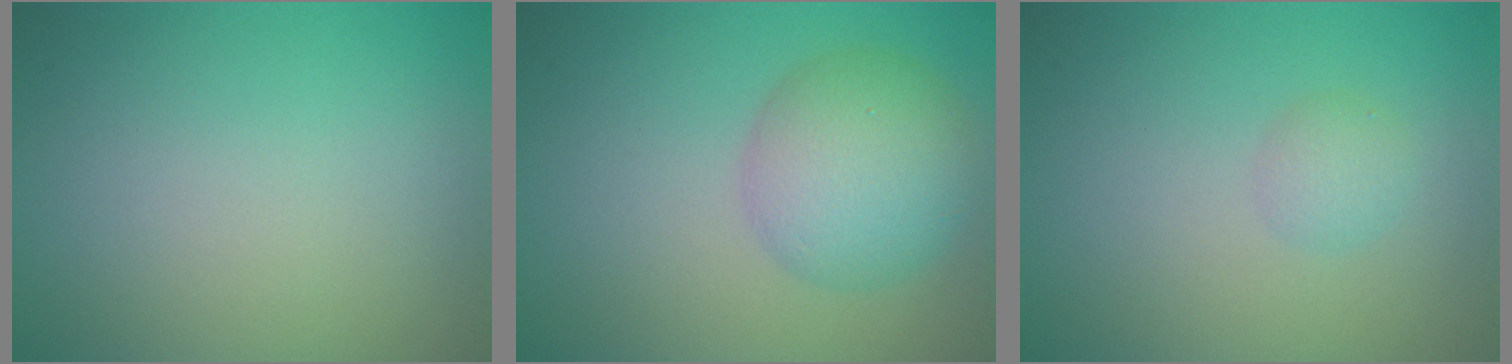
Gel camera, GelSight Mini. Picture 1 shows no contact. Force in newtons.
{"total": 5.7, "press": 5.7, "slide": 0.1}
{"total": 1.3, "press": 1.3, "slide": 0.1}